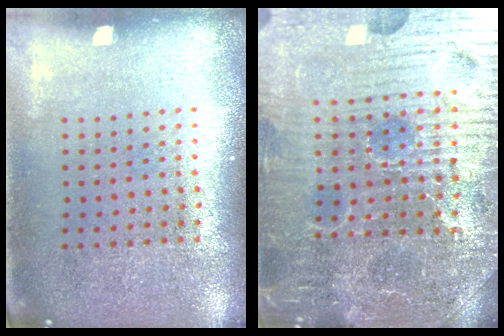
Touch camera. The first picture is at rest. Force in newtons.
{"total": 5.5, "press": 5.2, "slide": 1.5}